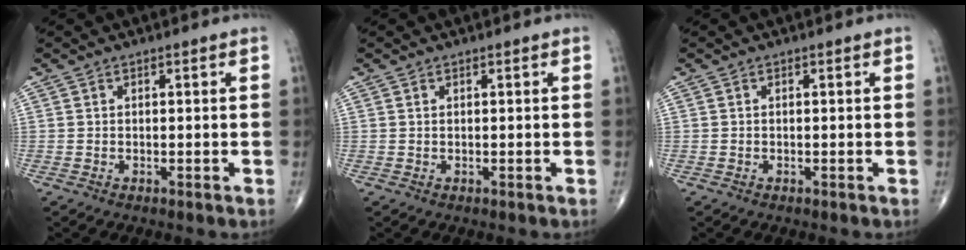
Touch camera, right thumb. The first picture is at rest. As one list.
[{"total": 0.0}, {"total": 0.0}]